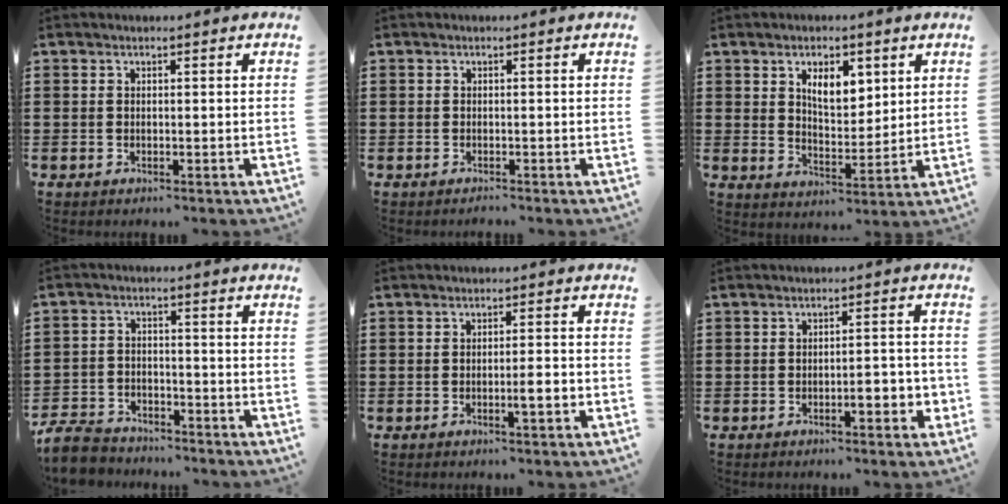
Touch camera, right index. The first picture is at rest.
{"total": 0.8, "force": [-0.7, 0.3, -0.2], "torque": [0.002, 0.005, -0.017]}
{"total": 5.9, "force": [2.8, 3.0, 4.3], "torque": [-0.080, 0.005, 0.045]}
{"total": 5.1, "force": [-4.9, 1.2, 0.9], "torque": [-0.035, 0.001, -0.099]}
{"total": 2.7, "force": [-0.9, 0.3, 2.5], "torque": [-0.042, -0.001, -0.015]}
{"total": 3.4, "force": [-1.3, 1.0, 3.0], "torque": [-0.042, 0.000, -0.025]}